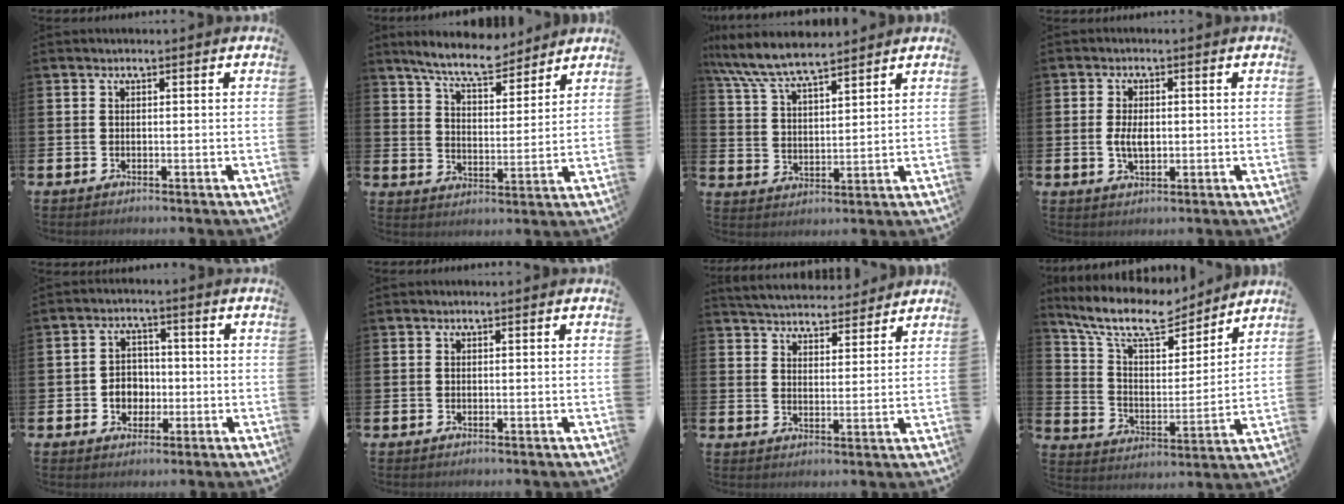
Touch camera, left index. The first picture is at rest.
{"total": 8.0, "force": [7.4, 1.3, 2.8], "torque": [-0.070, -0.034, 0.131]}
{"total": 7.8, "force": [7.3, 1.1, 2.6], "torque": [-0.076, -0.032, 0.132]}
{"total": 3.4, "force": [0.0, 1.9, 2.8], "torque": [-0.040, 0.001, -0.004]}
{"total": 3.7, "force": [-0.8, 3.3, 1.5], "torque": [-0.015, -0.003, -0.026]}
{"total": 0.0}
{"total": 4.9, "force": [4.8, 0.9, 0.1], "torque": [-0.017, -0.033, 0.084]}
{"total": 11.3, "force": [9.6, 3.3, 4.8], "torque": [-0.120, -0.060, 0.164]}